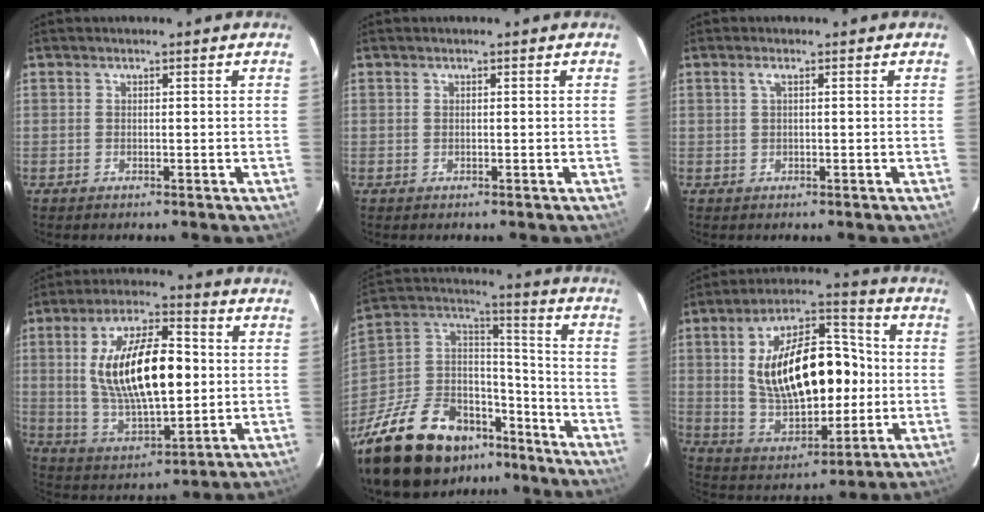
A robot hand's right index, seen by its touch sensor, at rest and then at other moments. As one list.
[{"total": 0.0}, {"total": 0.9, "force": [0.2, -0.2, 0.9], "torque": [-0.016, 0.003, 0.002]}, {"total": 19.0, "force": [1.6, 7.8, 17.3], "torque": [-0.316, 0.010, 0.042]}, {"total": 29.6, "force": [-20.4, 15.0, 15.3], "torque": [-0.330, 0.018, -0.317]}, {"total": 20.9, "force": [0.9, 10.9, 17.8], "torque": [-0.319, 0.023, 0.035]}]